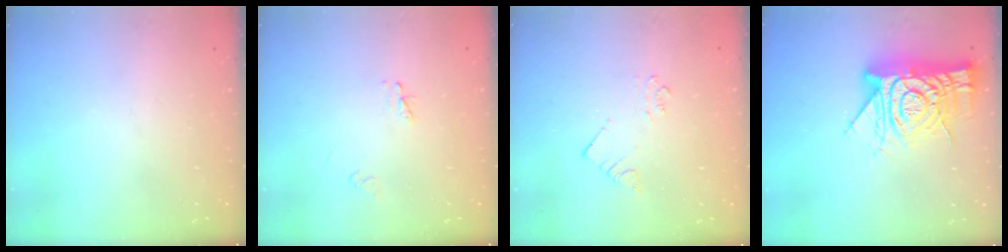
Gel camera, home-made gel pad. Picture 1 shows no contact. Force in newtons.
{"total": 2.3, "press": 2.2, "slide": 0.2}
{"total": 2.5, "press": 2.5, "slide": 0.2}
{"total": 18.4, "press": 18.3, "slide": 1.8}